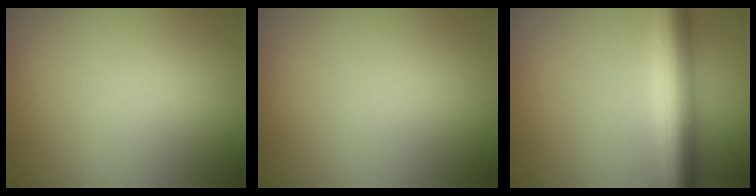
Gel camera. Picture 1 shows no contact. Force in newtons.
{"total": 0.0}
{"total": 6.8, "press": 6.8, "slide": 0.2}